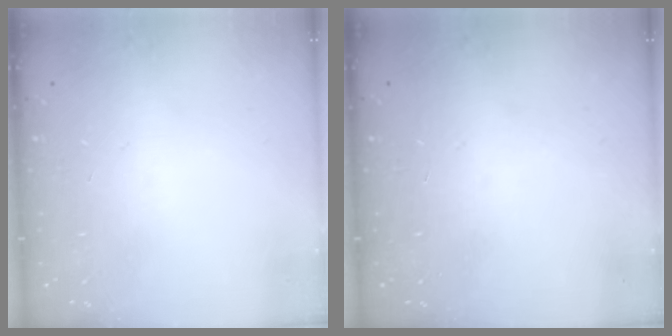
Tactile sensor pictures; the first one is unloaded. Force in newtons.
{"total": 0.0}